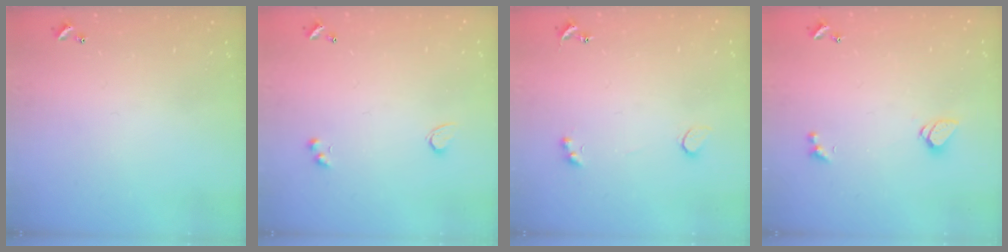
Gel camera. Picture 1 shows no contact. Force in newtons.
{"total": 1.9, "press": 1.5, "slide": 1.1}
{"total": 2.1, "press": 1.9, "slide": 1.0}
{"total": 1.5, "press": 1.4, "slide": 0.5}